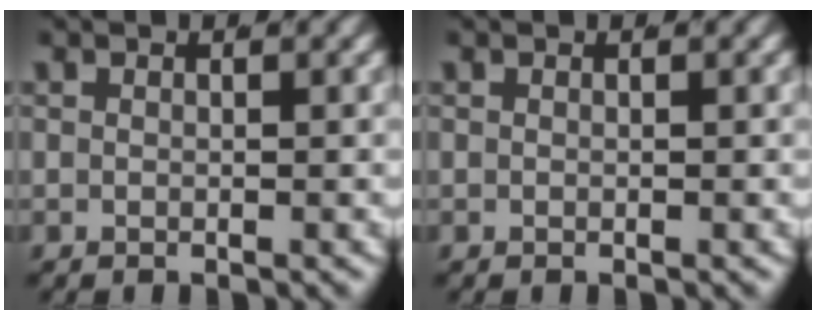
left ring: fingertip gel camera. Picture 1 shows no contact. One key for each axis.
{"total": 0.0}